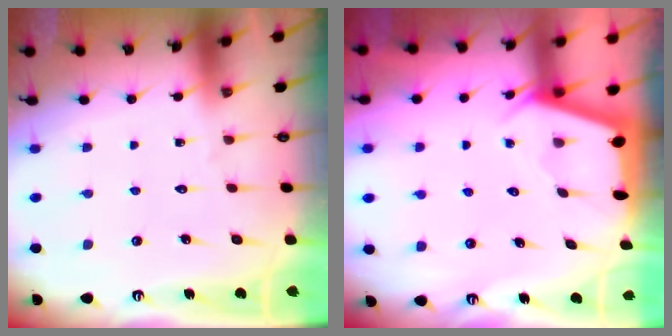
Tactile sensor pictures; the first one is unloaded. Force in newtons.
{"total": 2.4, "press": 2.4, "slide": 0.3}